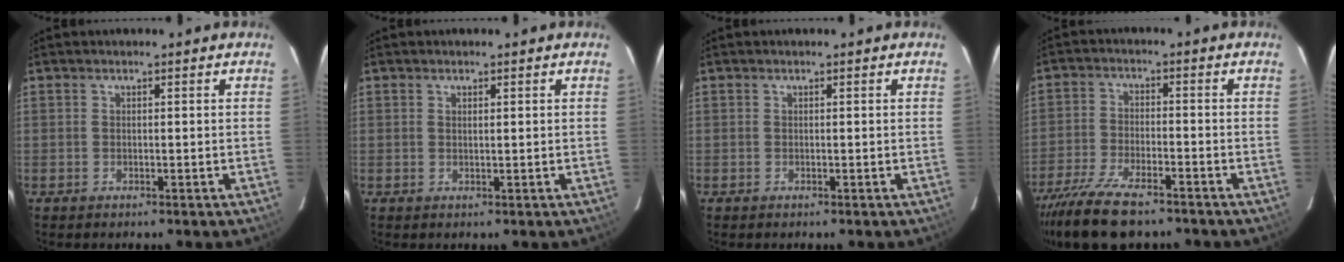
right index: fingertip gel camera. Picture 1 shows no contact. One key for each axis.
{"total": 0.7, "fx": 0.4, "fy": 0.2, "fz": 0.5, "tx": -0.012, "ty": 0.001, "tz": 0.008}
{"total": 0.0}
{"total": 12.7, "fx": -10.0, "fy": 3.8, "fz": 6.9, "tx": -0.161, "ty": -0.033, "tz": -0.181}